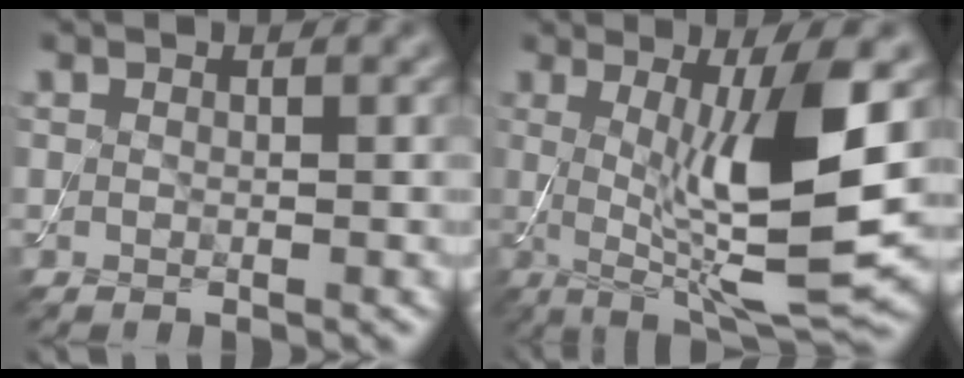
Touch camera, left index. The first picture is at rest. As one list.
[{"total": 10.4, "force": [0.7, 2.3, 10.1], "torque": [-0.158, -0.017, 0.023]}]